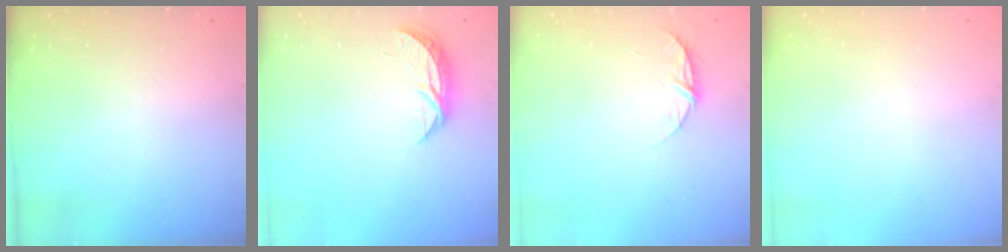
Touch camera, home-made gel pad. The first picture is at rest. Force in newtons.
{"total": 5.8, "press": 5.8, "slide": 0.6}
{"total": 6.1, "press": 6.1, "slide": 0.7}
{"total": 0.0}